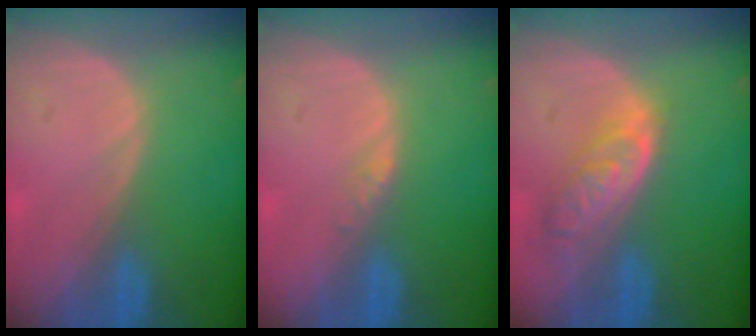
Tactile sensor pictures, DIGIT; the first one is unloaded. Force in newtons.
{"total": 1.1, "press": 1.1, "slide": 0.1}
{"total": 6.3, "press": 5.7, "slide": 2.7}